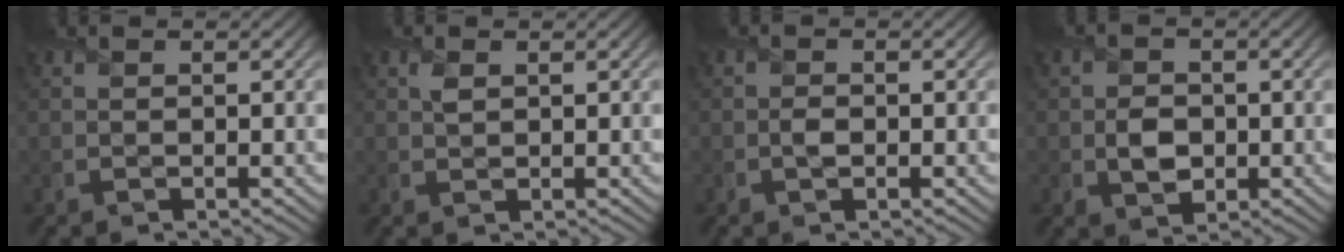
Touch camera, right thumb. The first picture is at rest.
{"total": 1.1, "force": [0.6, 0.7, 0.7], "torque": [-0.018, -0.001, 0.014]}
{"total": 0.7, "force": [-0.1, 0.6, 0.4], "torque": [-0.005, 0.003, -0.004]}
{"total": 3.0, "force": [-0.3, 2.5, 1.5], "torque": [-0.030, -0.004, -0.009]}